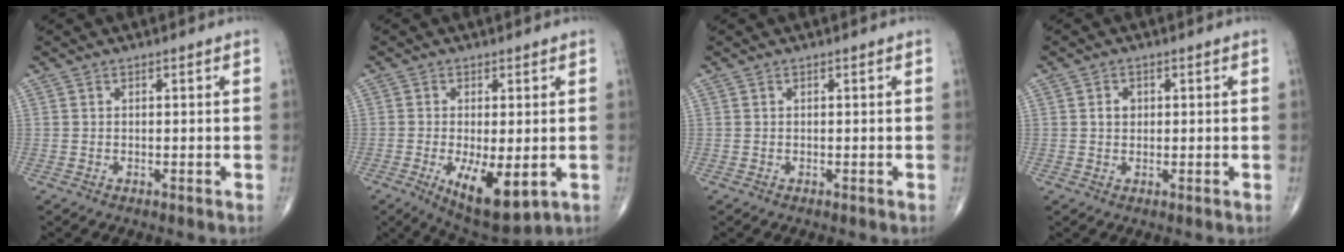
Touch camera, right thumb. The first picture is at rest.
{"total": 10.5, "force": [-2.8, 4.1, 9.3], "torque": [-0.145, -0.022, -0.033]}
{"total": 0.0}
{"total": 2.0, "force": [0.4, 1.6, 1.1], "torque": [-0.011, 0.003, 0.006]}